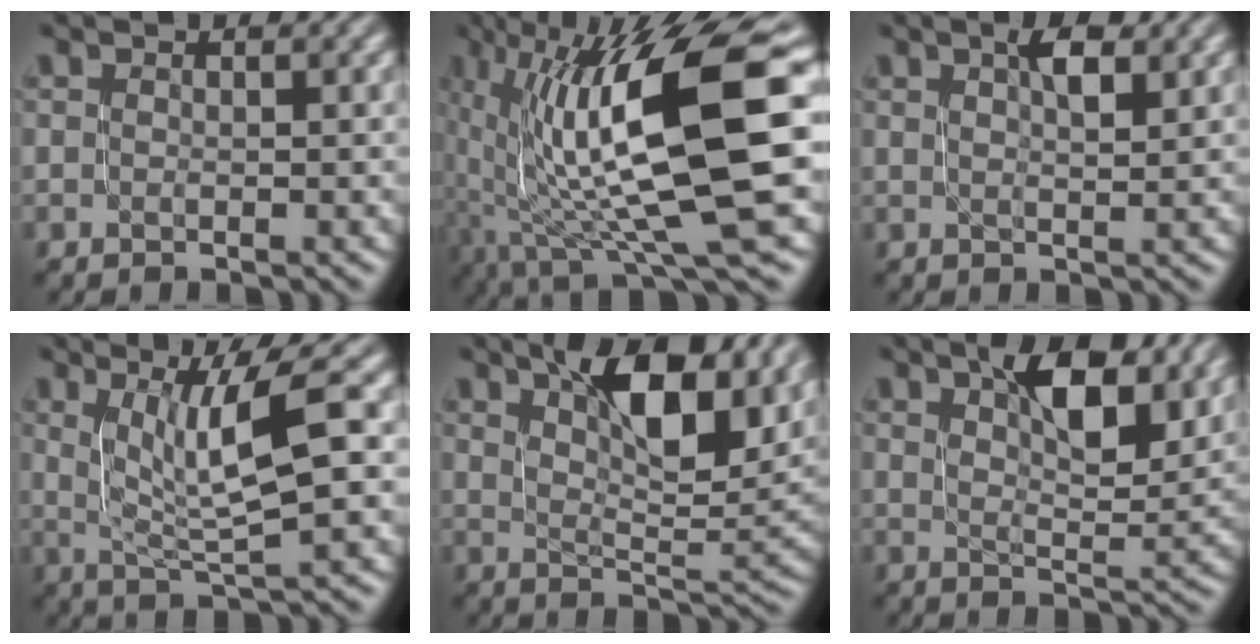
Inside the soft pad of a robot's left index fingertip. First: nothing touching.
{"total": 14.2, "force": [1.7, 4.0, 13.5], "torque": [-0.236, 0.002, 0.036]}
{"total": 2.6, "force": [1.3, 0.6, 2.1], "torque": [-0.030, 0.002, 0.019]}
{"total": 6.4, "force": [1.5, 1.3, 6.1], "torque": [-0.098, 0.002, 0.030]}
{"total": 11.1, "force": [6.0, 3.8, 8.5], "torque": [-0.123, 0.011, 0.101]}
{"total": 7.6, "force": [3.8, 2.8, 5.9], "torque": [-0.084, 0.003, 0.062]}